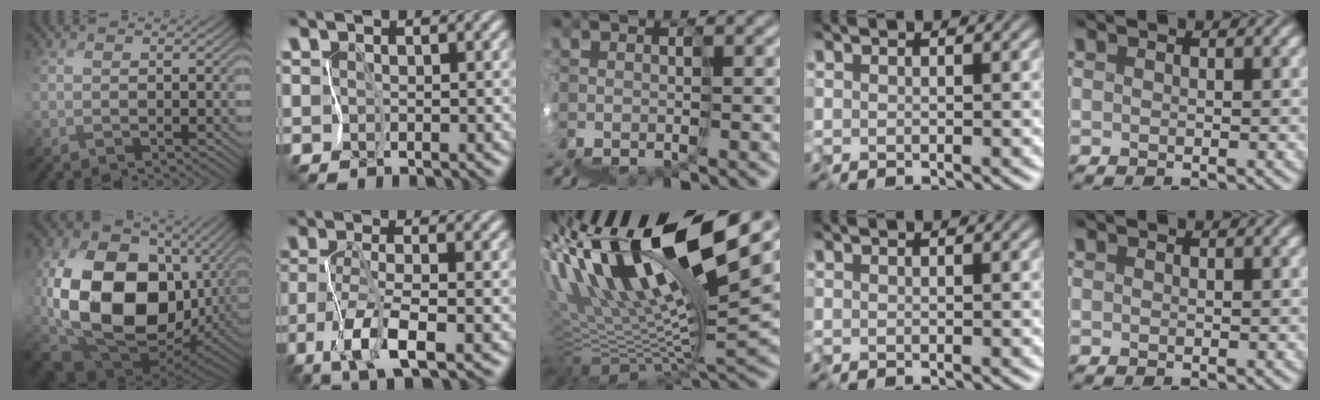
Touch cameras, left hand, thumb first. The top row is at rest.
{"thumb": {"total": 19.9, "force": [-0.3, 13.9, 14.2], "torque": [-0.350, -0.030, 0.004]}, "index": {"total": 4.3, "force": [-1.9, 0.2, 3.8], "torque": [-0.088, -0.003, -0.036]}, "middle": {"total": 12.6, "force": [6.3, 2.6, 10.6], "torque": [-0.197, 0.036, 0.105]}}